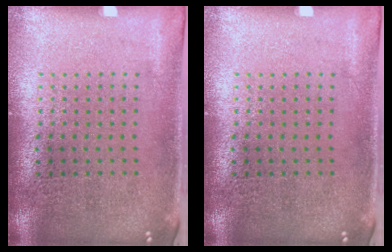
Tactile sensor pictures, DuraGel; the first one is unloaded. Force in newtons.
{"total": 0.0}